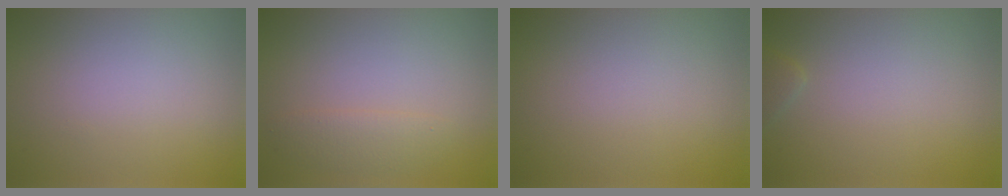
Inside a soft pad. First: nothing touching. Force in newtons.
{"total": 1.7, "press": 1.7, "slide": 0.1}
{"total": 0.0}
{"total": 0.7, "press": 0.7, "slide": 0.0}